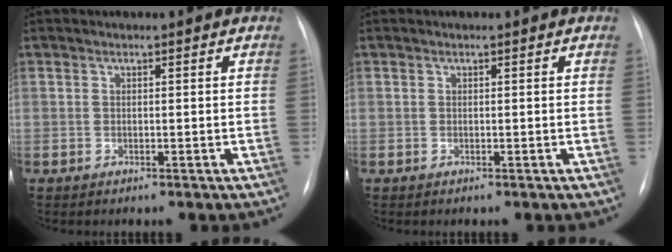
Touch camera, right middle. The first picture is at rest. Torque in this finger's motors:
{"motor_torque": [0.00, 0.00, 0.00, 0.00]}